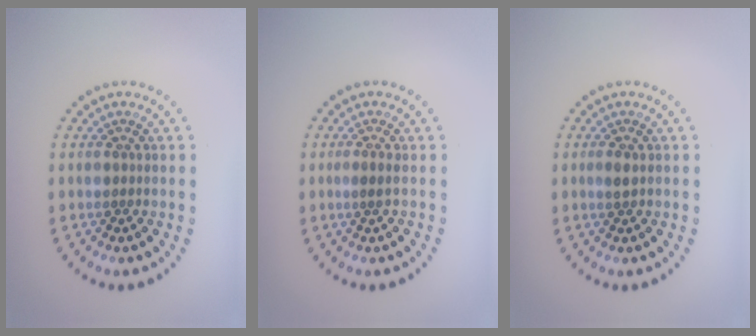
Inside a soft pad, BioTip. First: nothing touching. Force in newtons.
{"total": 0.7, "press": 0.3, "slide": 0.6}
{"total": 0.8, "press": 0.8, "slide": 0.0}